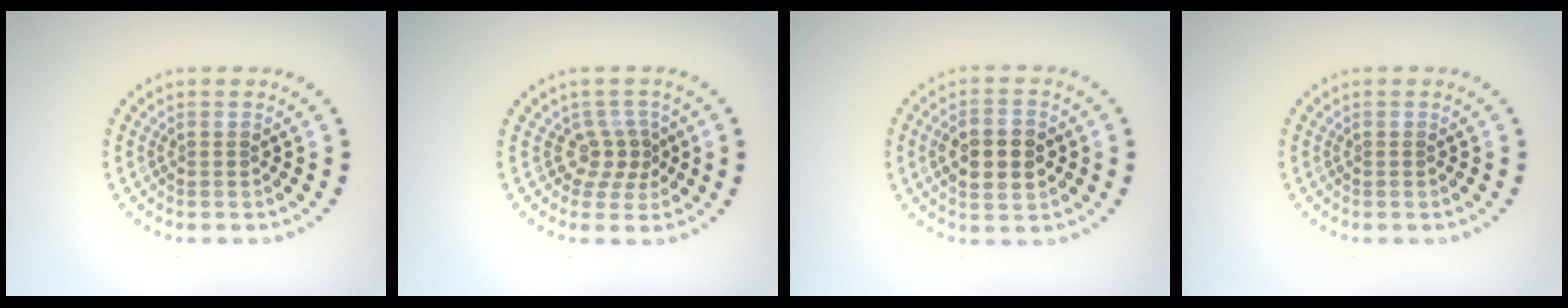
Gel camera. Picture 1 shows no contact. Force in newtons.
{"total": 2.3, "press": 1.6, "slide": 1.7}
{"total": 4.6, "press": 4.6, "slide": 0.2}
{"total": 0.0}